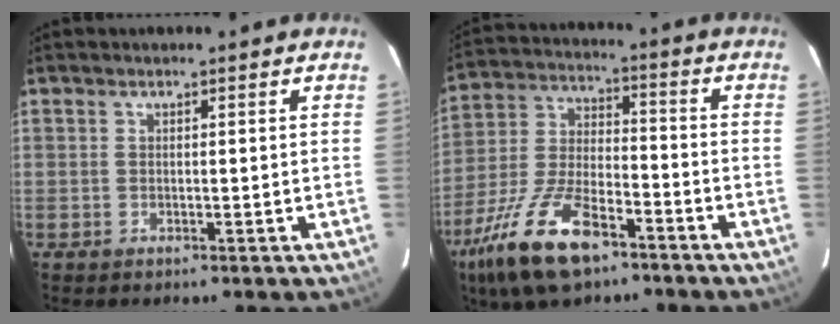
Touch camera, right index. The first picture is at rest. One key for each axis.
{"total": 17.5, "fx": -11.0, "fy": 6.9, "fz": 11.9, "tx": -0.260, "ty": -0.022, "tz": -0.207}